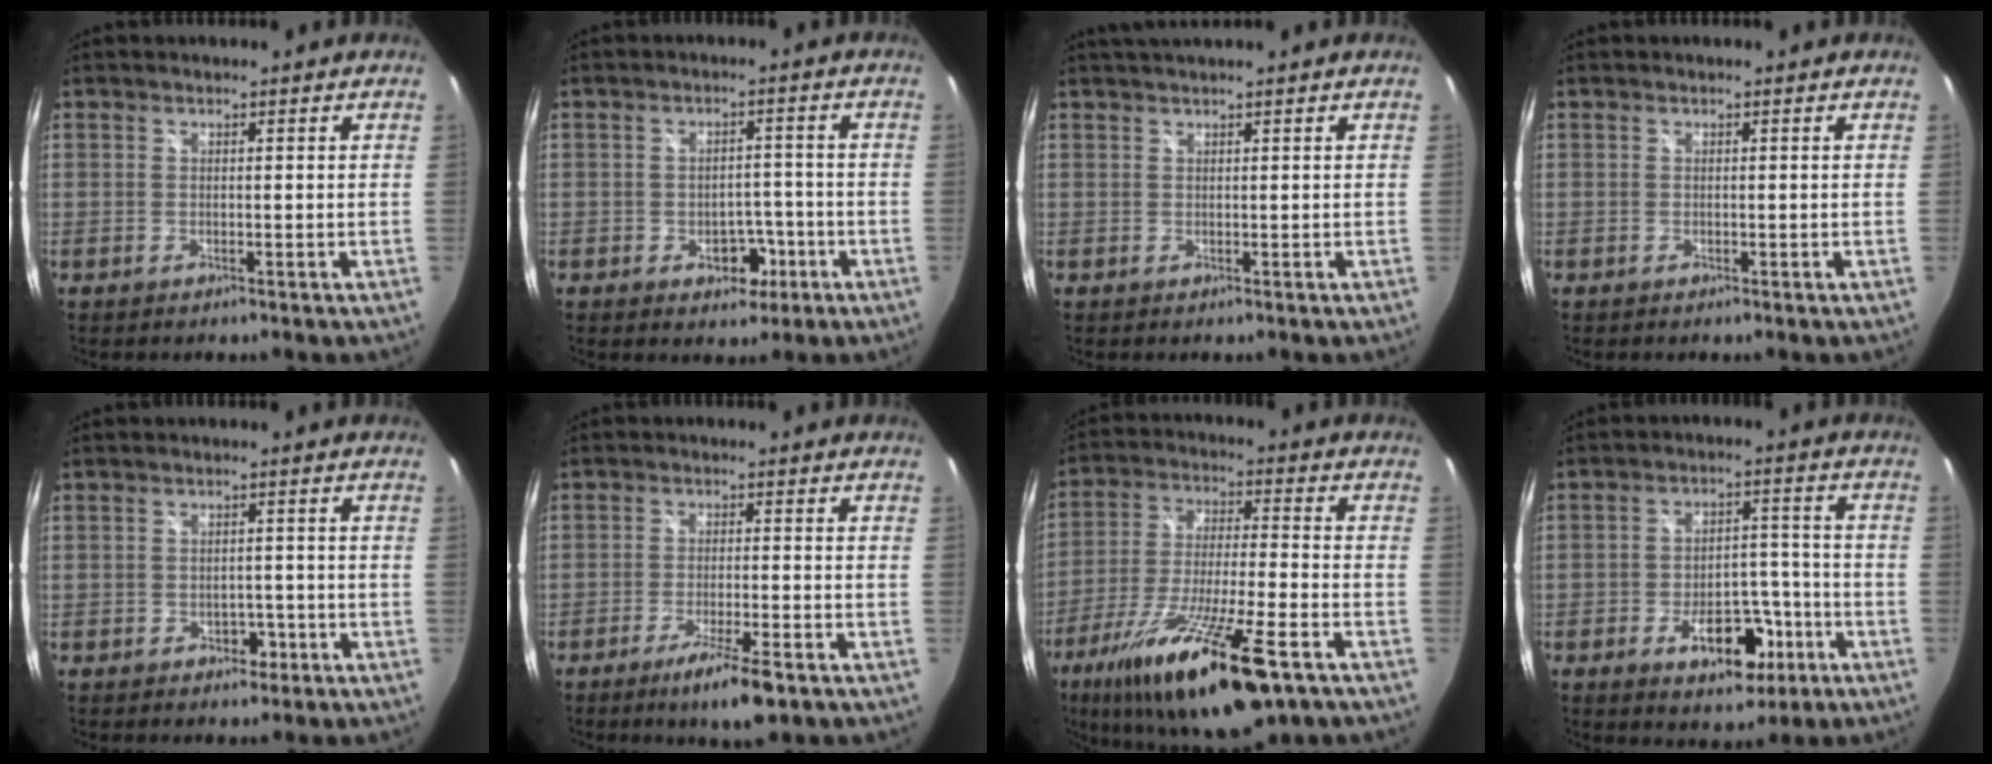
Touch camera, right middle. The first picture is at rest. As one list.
[{"total": 5.1, "force": [-2.3, 3.6, 2.8], "torque": [-0.049, 0.006, -0.022]}, {"total": 2.2, "force": [1.8, -0.5, 1.2], "torque": [-0.024, 0.002, 0.025]}, {"total": 0.0}, {"total": 2.7, "force": [-1.3, 2.0, 1.1], "torque": [-0.019, 0.001, -0.015]}, {"total": 7.6, "force": [-4.9, 0.7, 5.8], "torque": [-0.116, -0.020, -0.082]}, {"total": 22.7, "force": [-13.6, 4.3, 17.6], "torque": [-0.334, -0.053, -0.236]}, {"total": 11.2, "force": [-5.4, 6.4, 7.4], "torque": [-0.119, 0.018, -0.064]}]